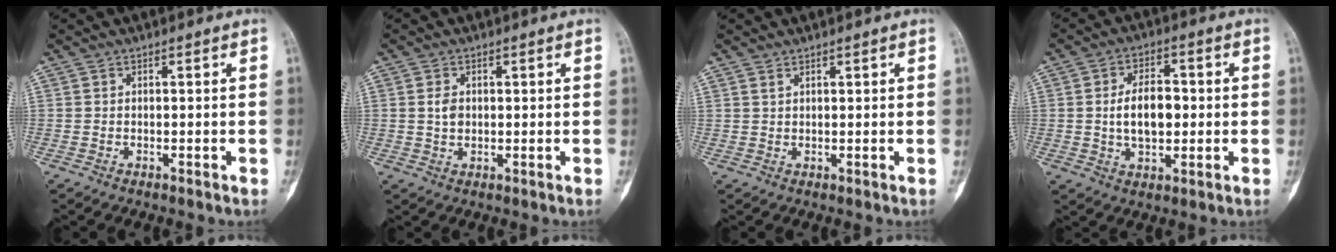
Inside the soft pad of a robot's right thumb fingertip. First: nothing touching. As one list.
[{"total": 2.6, "force": [0.4, 2.0, 1.7], "torque": [-0.019, 0.004, 0.006]}, {"total": 0.8, "force": [0.7, 0.3, 0.3], "torque": [0.007, -0.001, 0.011]}, {"total": 8.7, "force": [0.0, 5.3, 6.9], "torque": [-0.101, 0.011, -0.001]}]